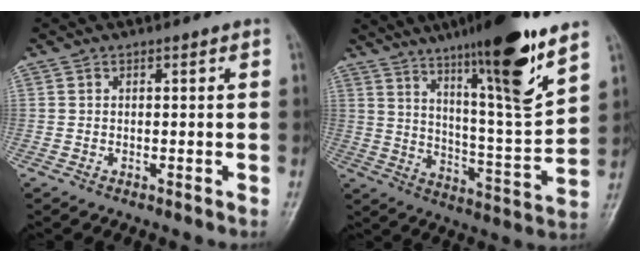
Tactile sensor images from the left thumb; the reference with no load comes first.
{"total": 20.4, "force": [13.1, 2.0, 15.6], "torque": [-0.221, -0.067, 0.211]}